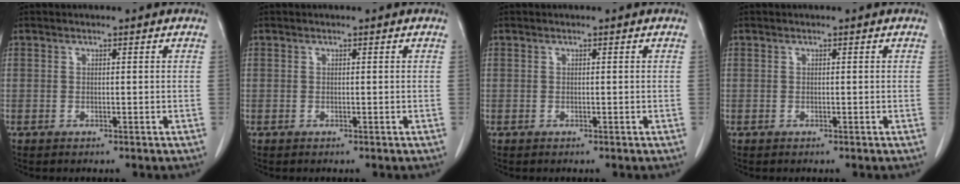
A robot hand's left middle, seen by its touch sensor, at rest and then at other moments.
{"total": 0.0}
{"total": 0.0}
{"total": 0.0}